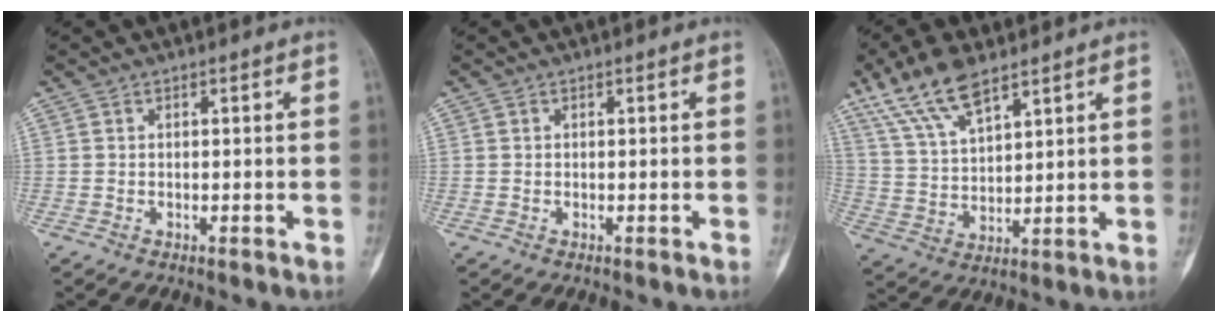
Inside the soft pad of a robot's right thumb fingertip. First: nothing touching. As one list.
[{"total": 0.0}, {"total": 12.4, "force": [8.3, 4.8, 7.8], "torque": [-0.136, -0.025, 0.167]}]